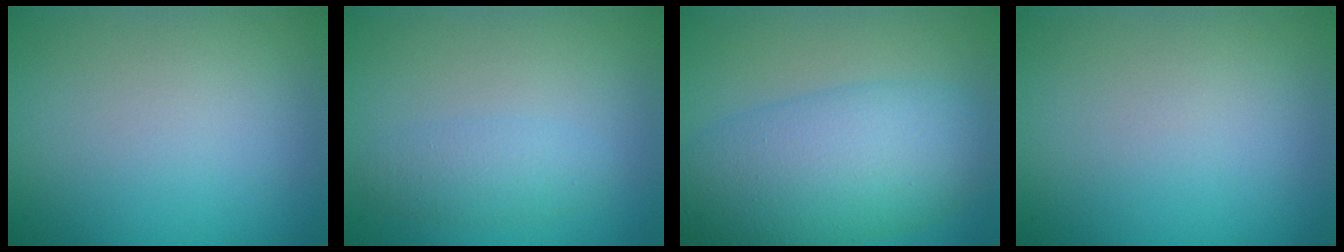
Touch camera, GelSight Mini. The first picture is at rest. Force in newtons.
{"total": 1.9, "press": 1.9, "slide": 0.0}
{"total": 8.6, "press": 8.6, "slide": 0.2}
{"total": 0.0}